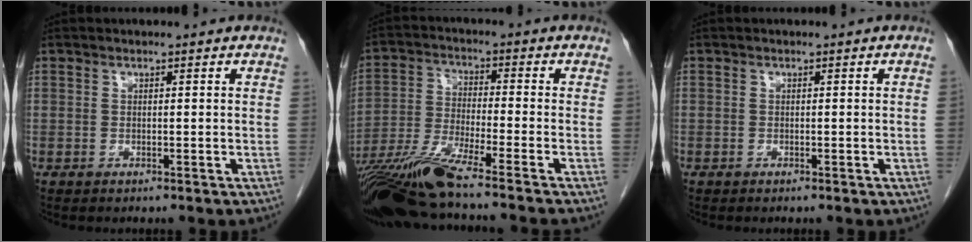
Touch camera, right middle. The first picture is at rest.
{"total": 13.9, "force": [-11.1, -1.5, 8.3], "torque": [-0.163, -0.032, -0.200]}
{"total": 0.0}